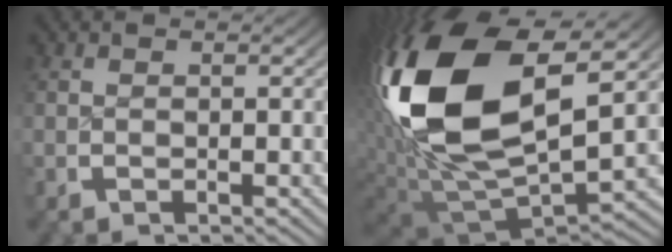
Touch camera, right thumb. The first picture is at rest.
{"total": 22.0, "force": [2.1, 12.9, 17.7], "torque": [-0.394, -0.052, 0.065]}